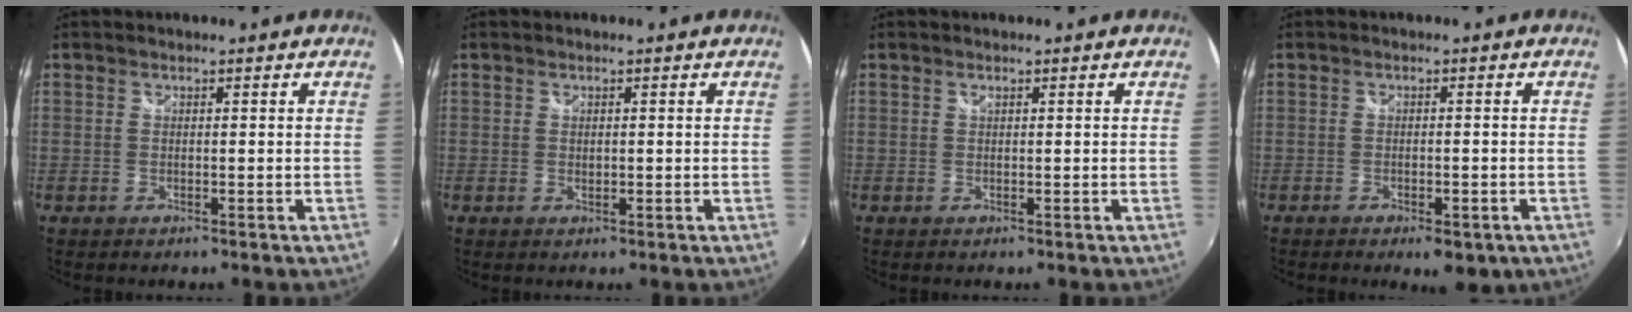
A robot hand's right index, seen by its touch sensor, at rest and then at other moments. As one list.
[{"total": 0.7, "force": [0.2, 0.6, 0.4], "torque": [-0.004, 0.000, 0.005]}, {"total": 0.0}, {"total": 5.6, "force": [-3.5, 2.2, 3.8], "torque": [-0.068, -0.015, -0.042]}]